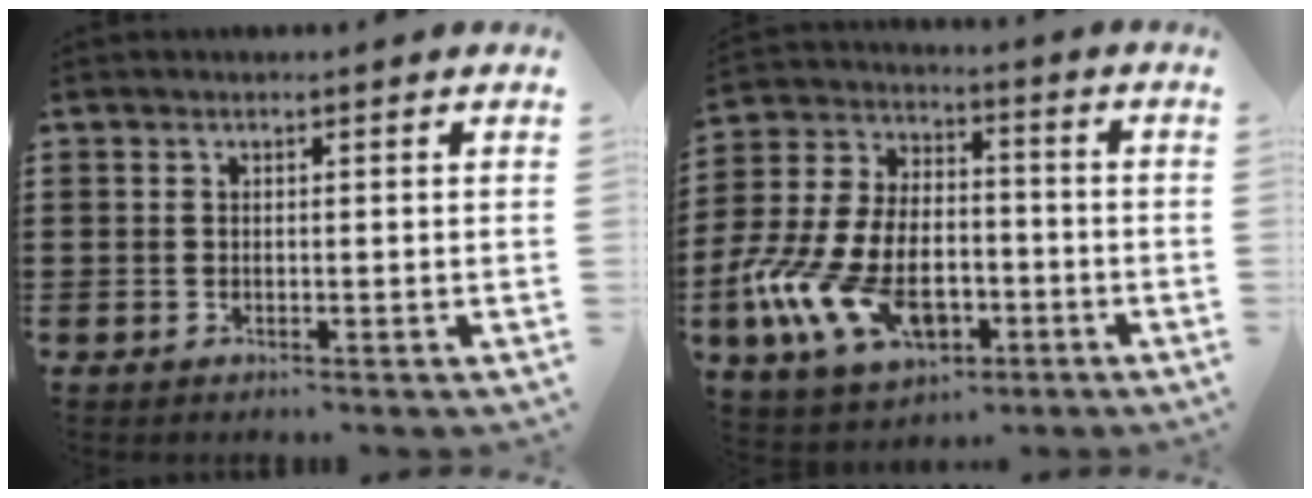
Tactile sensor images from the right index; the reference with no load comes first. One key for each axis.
{"total": 13.7, "fx": -5.0, "fy": 8.4, "fz": 9.6, "tx": -0.226, "ty": 0.014, "tz": -0.093}